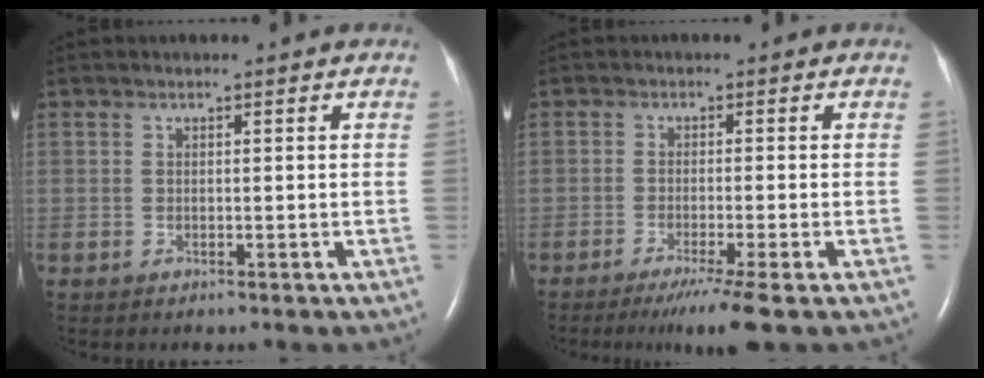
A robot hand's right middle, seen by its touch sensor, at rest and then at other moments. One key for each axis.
{"total": 5.9, "fx": -4.0, "fy": -1.0, "fz": 4.2, "tx": -0.064, "ty": -0.017, "tz": -0.068}